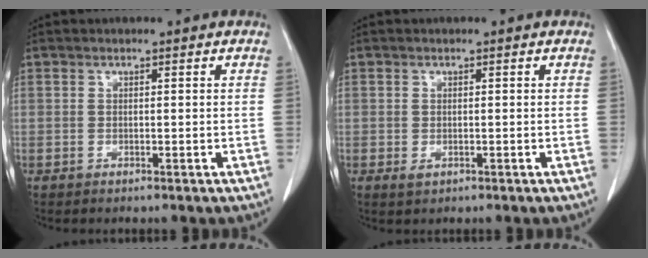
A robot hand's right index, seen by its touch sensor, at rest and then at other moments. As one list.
[{"total": 1.0, "force": [-0.2, 0.8, 0.6], "torque": [-0.005, 0.000, 0.004]}]